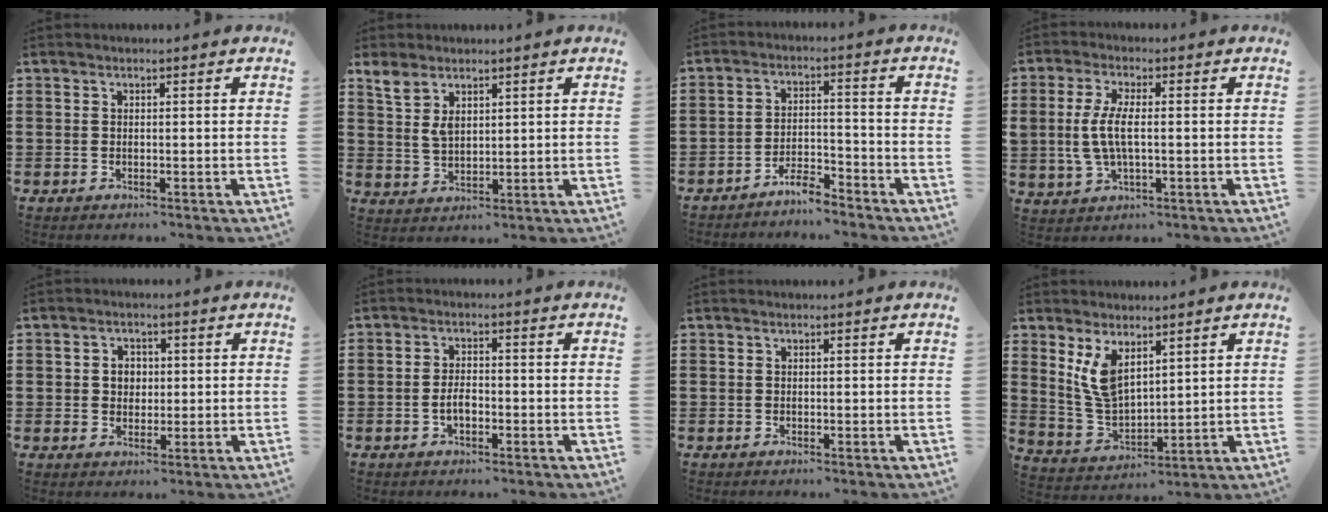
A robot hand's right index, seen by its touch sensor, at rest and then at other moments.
{"total": 4.0, "force": [2.2, 2.2, 2.5], "torque": [-0.057, 0.007, 0.041]}
{"total": 4.4, "force": [-4.2, 0.6, 1.2], "torque": [-0.031, 0.008, -0.086]}
{"total": 6.0, "force": [-0.1, 2.6, 5.4], "torque": [-0.135, -0.006, -0.013]}
{"total": 2.6, "force": [0.1, 2.3, 1.2], "torque": [-0.032, 0.009, -0.002]}
{"total": 2.8, "force": [-0.9, 1.4, 2.3], "torque": [-0.051, 0.002, -0.019]}
{"total": 0.0}
{"total": 7.3, "force": [3.9, 3.7, 4.8], "torque": [-0.122, -0.011, 0.072]}